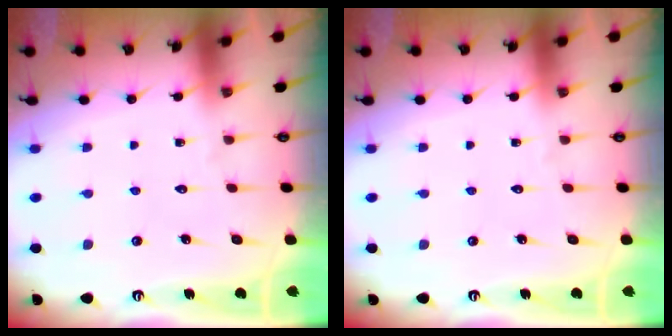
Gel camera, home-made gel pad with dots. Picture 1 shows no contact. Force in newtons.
{"total": 0.0}